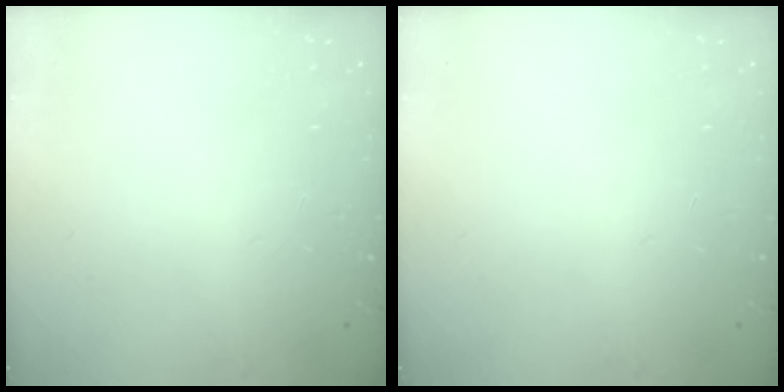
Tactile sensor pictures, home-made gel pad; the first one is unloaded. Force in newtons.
{"total": 0.0}